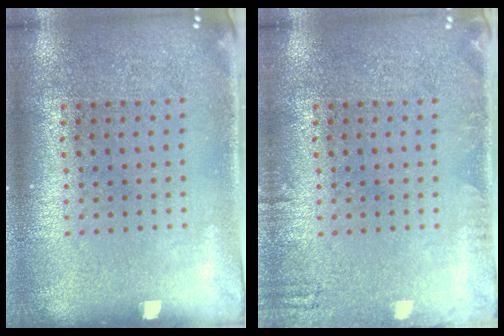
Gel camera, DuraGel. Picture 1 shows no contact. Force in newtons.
{"total": 1.4, "press": 1.3, "slide": 0.2}